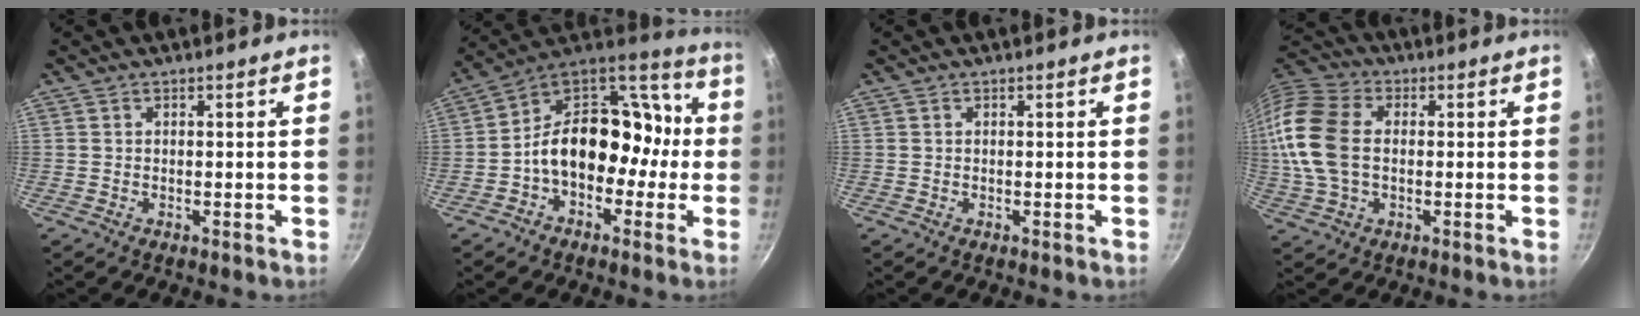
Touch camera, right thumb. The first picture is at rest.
{"total": 18.0, "force": [-2.7, 13.3, 11.8], "torque": [-0.129, 0.080, -0.058]}
{"total": 0.0}
{"total": 15.1, "force": [0.4, 10.0, 11.3], "torque": [-0.219, 0.020, -0.002]}